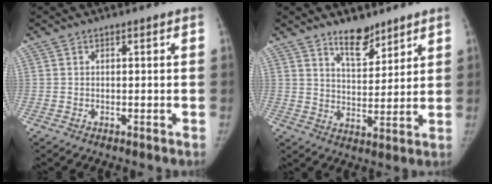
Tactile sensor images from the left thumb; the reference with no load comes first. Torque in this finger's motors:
{"motor_torque": [0.58, -0.27, 0.58, -0.69, 0.15]}